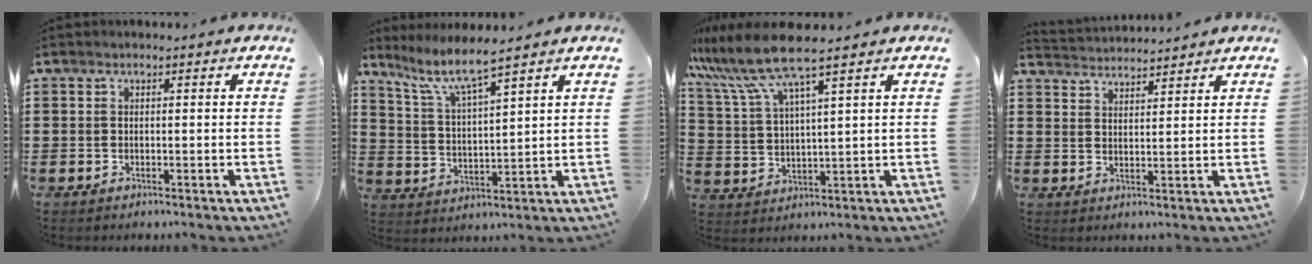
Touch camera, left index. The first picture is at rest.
{"total": 5.7, "force": [4.6, 0.2, 3.3], "torque": [-0.087, -0.023, 0.077]}
{"total": 8.6, "force": [6.8, 0.2, 5.2], "torque": [-0.132, -0.029, 0.118]}
{"total": 2.8, "force": [2.7, -0.1, -0.5], "torque": [-0.002, -0.012, 0.051]}